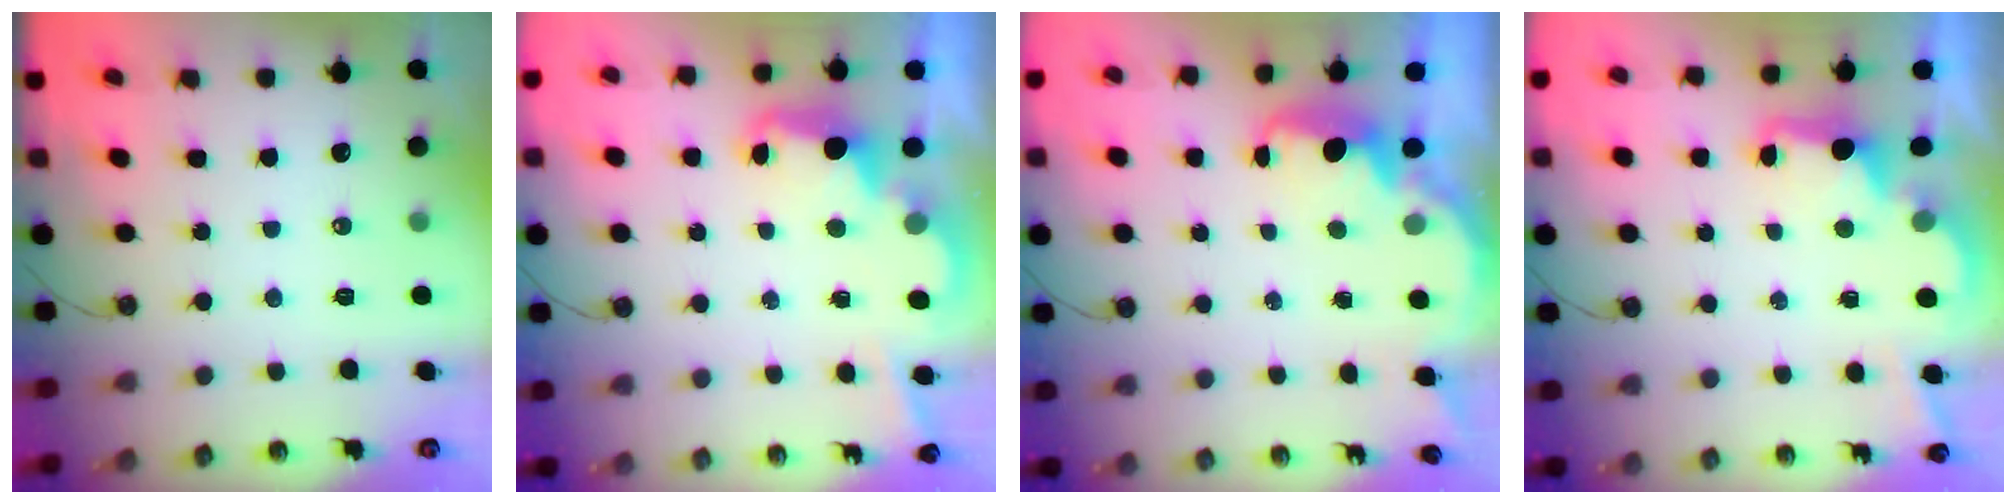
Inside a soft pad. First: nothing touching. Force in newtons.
{"total": 4.3, "press": 4.2, "slide": 0.5}
{"total": 2.9, "press": 2.9, "slide": 0.6}
{"total": 2.7, "press": 2.5, "slide": 0.8}